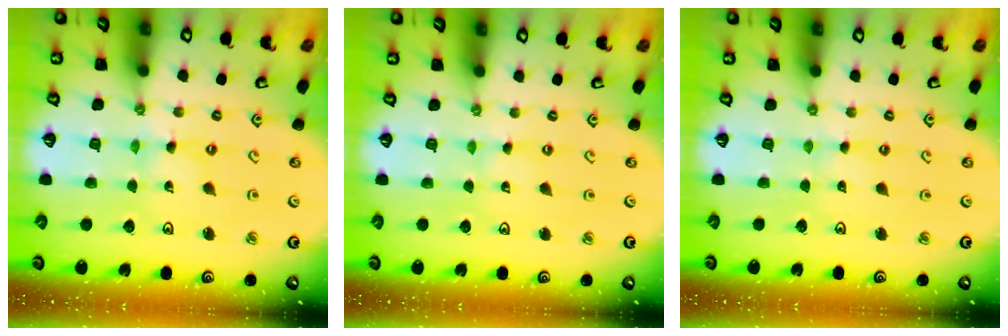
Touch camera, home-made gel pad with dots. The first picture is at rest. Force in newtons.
{"total": 0.0}
{"total": 0.0}